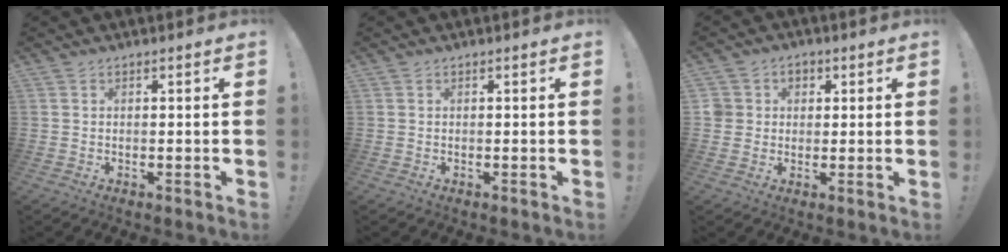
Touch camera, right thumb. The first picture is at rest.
{"total": 0.0}
{"total": 5.0, "force": [0.7, 4.8, 1.1], "torque": [-0.014, 0.003, 0.015]}